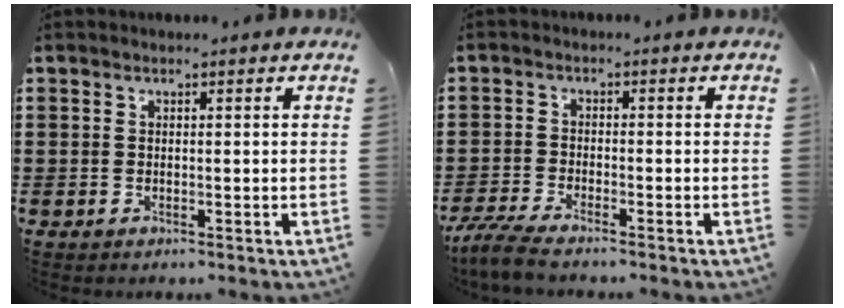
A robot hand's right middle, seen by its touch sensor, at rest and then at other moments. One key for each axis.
{"total": 3.9, "fx": -3.6, "fy": 0.0, "fz": 1.6, "tx": -0.050, "ty": -0.014, "tz": -0.074}